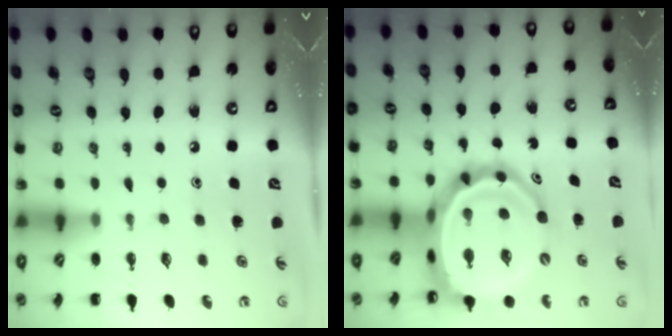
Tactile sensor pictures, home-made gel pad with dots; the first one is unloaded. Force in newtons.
{"total": 19.8, "press": 19.1, "slide": 5.2}